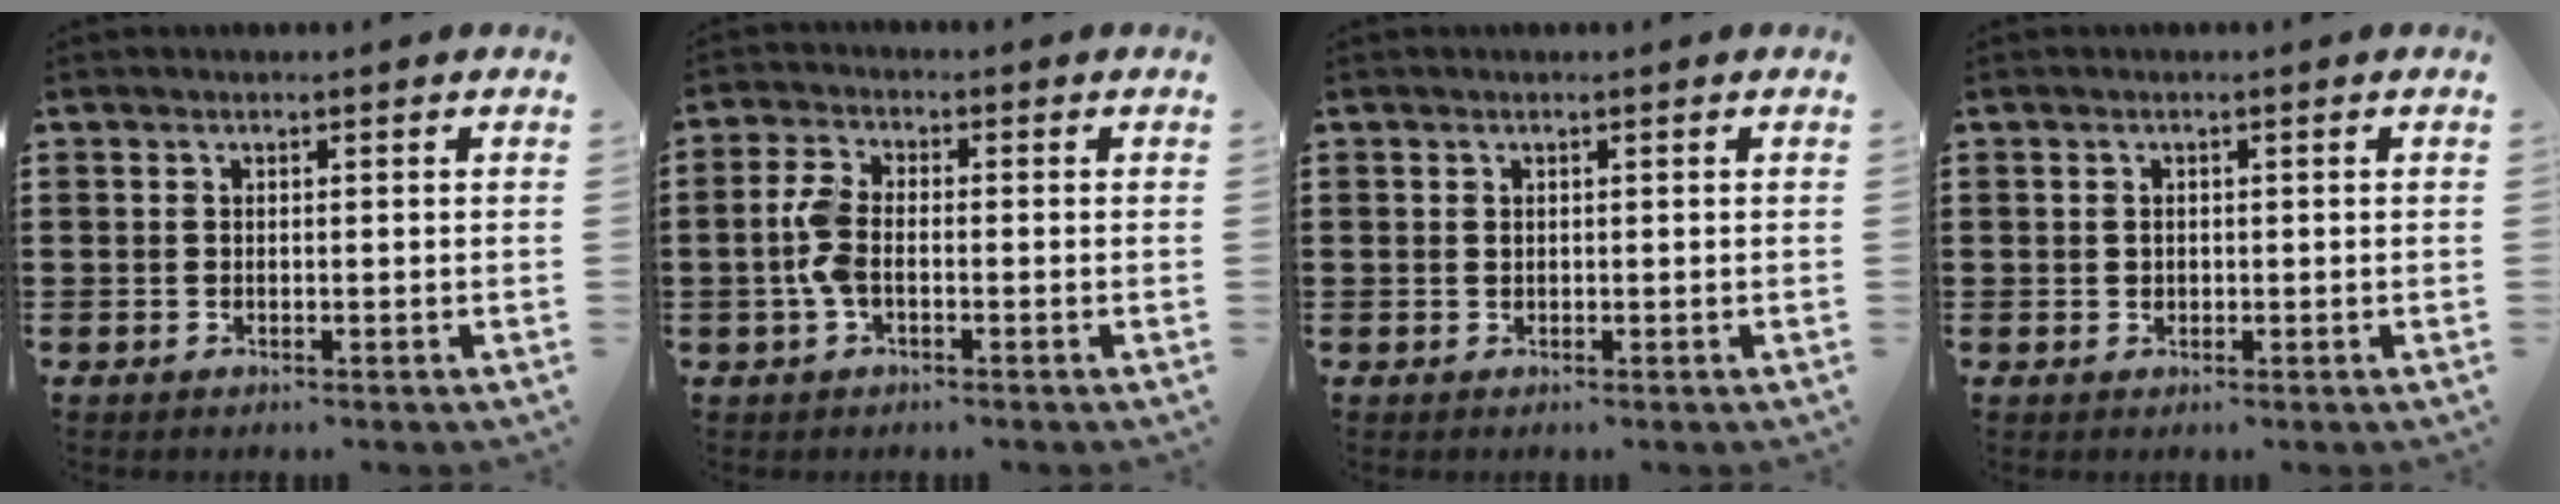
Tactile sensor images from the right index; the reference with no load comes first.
{"total": 4.9, "force": [-0.9, 2.5, 4.2], "torque": [-0.111, -0.006, -0.025]}
{"total": 0.5, "force": [0.3, 0.4, 0.1], "torque": [-0.003, 0.005, 0.005]}
{"total": 0.8, "force": [0.2, 0.6, 0.4], "torque": [-0.011, 0.004, 0.004]}